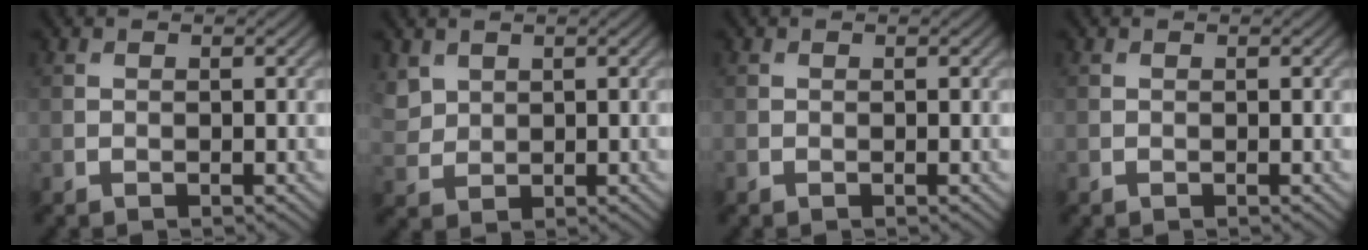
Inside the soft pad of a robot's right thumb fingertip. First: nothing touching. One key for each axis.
{"total": 2.9, "fx": 1.8, "fy": 2.0, "fz": 1.1, "tx": -0.040, "ty": 0.000, "tz": 0.042}
{"total": 0.0}
{"total": 0.0}